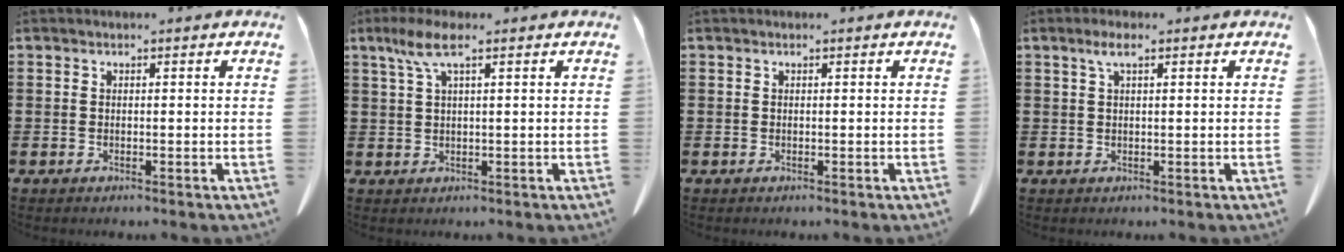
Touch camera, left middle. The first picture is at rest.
{"total": 4.5, "force": [2.1, 0.8, 3.9], "torque": [-0.087, 0.001, 0.035]}
{"total": 0.0}
{"total": 2.3, "force": [1.0, 0.5, 2.0], "torque": [-0.043, 0.006, 0.016]}